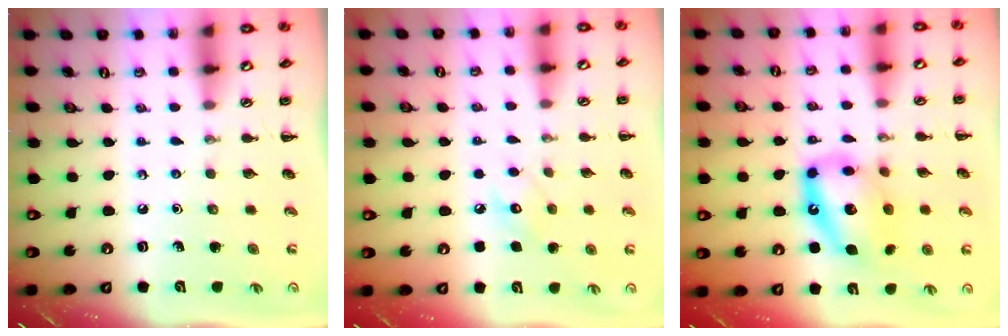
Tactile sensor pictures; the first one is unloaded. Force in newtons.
{"total": 7.1, "press": 6.9, "slide": 1.5}
{"total": 13.7, "press": 13.3, "slide": 3.4}